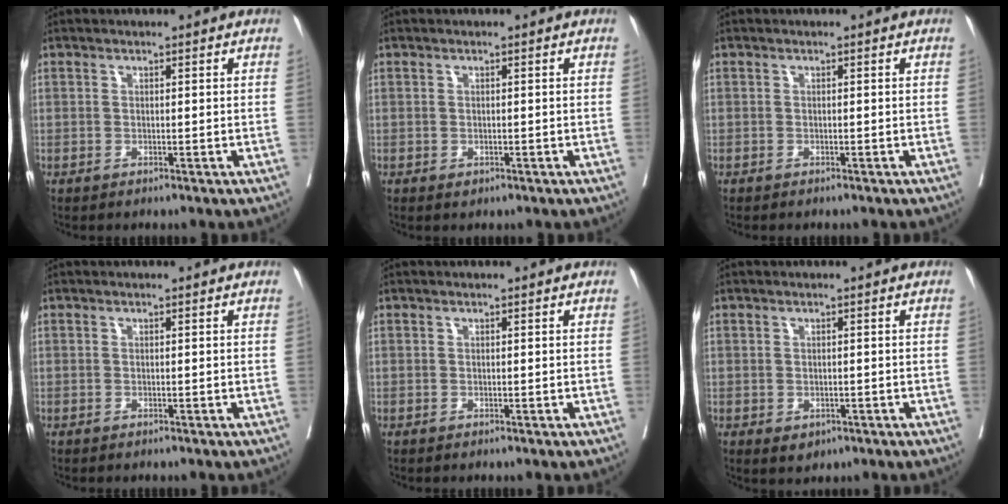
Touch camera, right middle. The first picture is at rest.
{"total": 0.6, "force": [-0.3, 0.5, 0.3], "torque": [-0.005, 0.001, 0.000]}
{"total": 1.1, "force": [-1.0, 0.3, 0.4], "torque": [-0.009, -0.003, -0.015]}
{"total": 0.0}
{"total": 0.0}
{"total": 1.9, "force": [-0.7, 1.4, 1.0], "torque": [-0.012, 0.000, 0.001]}